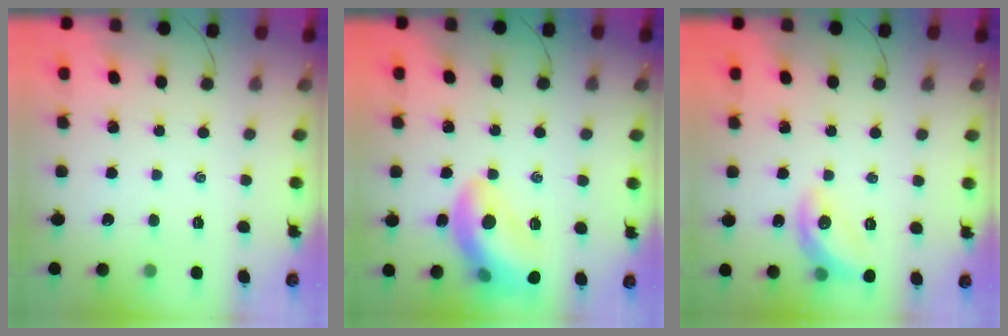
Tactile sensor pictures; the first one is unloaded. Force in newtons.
{"total": 15.8, "press": 15.6, "slide": 2.2}
{"total": 11.1, "press": 11.1, "slide": 0.4}